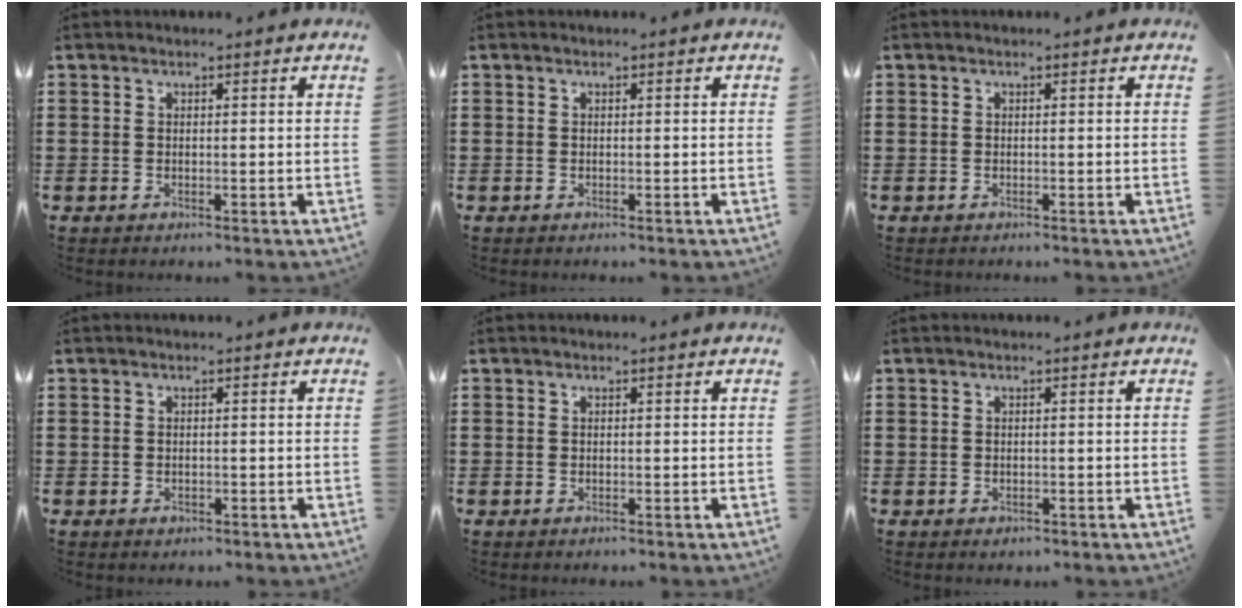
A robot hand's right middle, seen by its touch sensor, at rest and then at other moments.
{"total": 0.0}
{"total": 0.0}
{"total": 0.5, "force": [-0.3, 0.4, 0.2], "torque": [-0.006, -0.003, -0.004]}
{"total": 0.0}
{"total": 0.0}